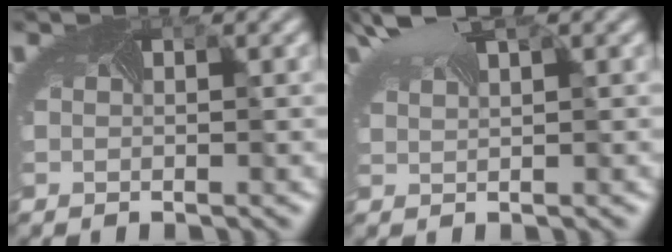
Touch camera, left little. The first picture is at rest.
{"total": 2.3, "force": [1.9, 0.3, 1.3], "torque": [-0.043, 0.002, 0.047]}